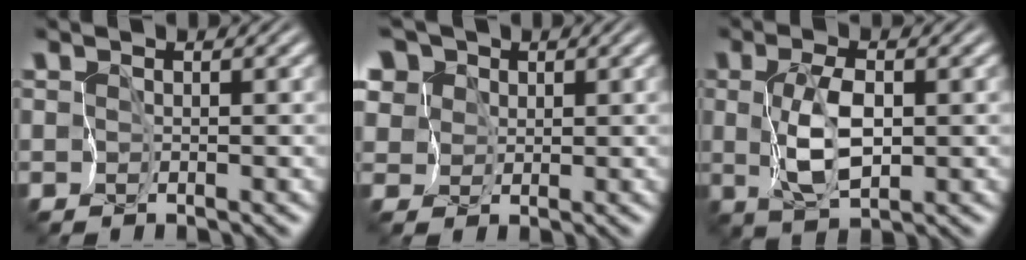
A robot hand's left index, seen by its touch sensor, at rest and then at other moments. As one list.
[{"total": 7.7, "force": [3.9, 6.0, 2.8], "torque": [-0.075, 0.018, 0.048]}, {"total": 4.4, "force": [0.0, 2.2, 3.9], "torque": [-0.089, -0.002, 0.007]}]